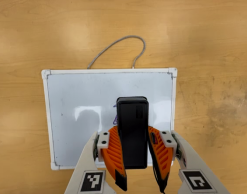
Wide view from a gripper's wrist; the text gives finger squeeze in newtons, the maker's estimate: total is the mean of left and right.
{"total": 9.8, "left": 7.8, "right": 11.7}